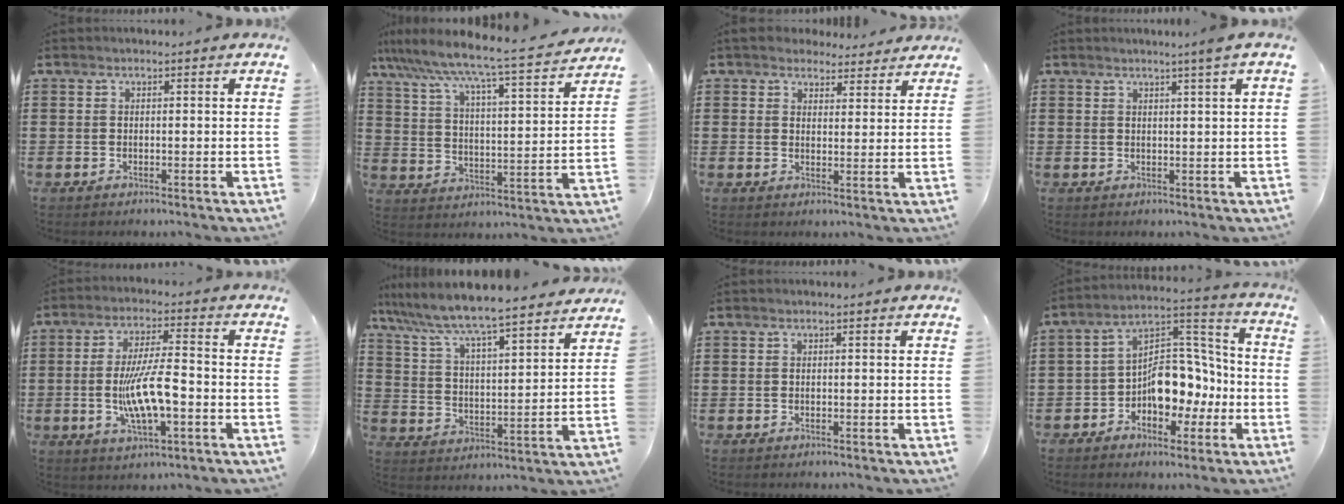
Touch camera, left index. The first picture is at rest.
{"total": 5.9, "force": [5.3, -0.4, 2.5], "torque": [-0.076, -0.050, 0.080]}
{"total": 3.9, "force": [3.5, 1.6, 0.3], "torque": [-0.012, -0.007, 0.064]}
{"total": 1.9, "force": [1.2, -0.8, 1.2], "torque": [-0.023, -0.008, 0.022]}
{"total": 9.7, "force": [-2.0, 2.7, 9.1], "torque": [-0.187, -0.005, -0.041]}
{"total": 6.5, "force": [6.1, -0.2, 2.2], "torque": [-0.074, -0.046, 0.099]}
{"total": 0.0}
{"total": 8.3, "force": [-2.3, 6.3, 5.0], "torque": [-0.091, -0.006, -0.048]}